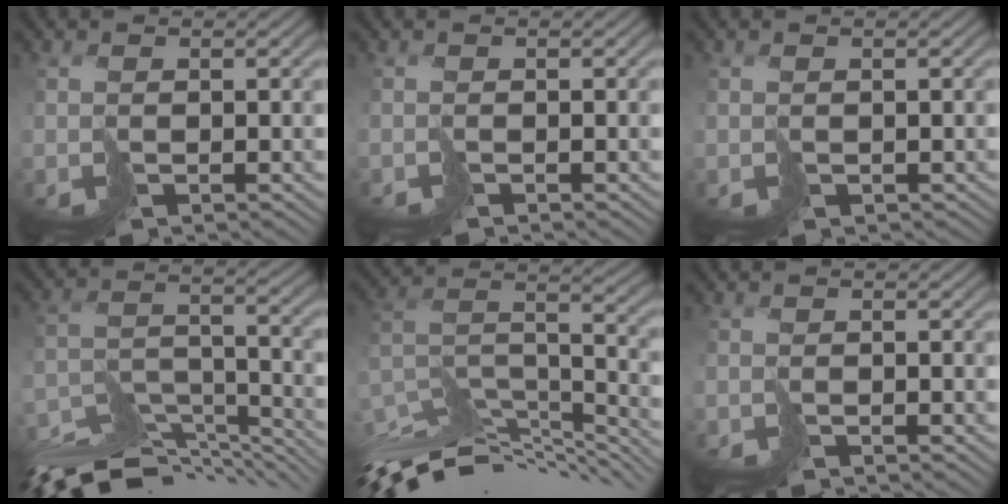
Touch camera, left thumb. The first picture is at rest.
{"total": 0.6, "force": [-0.4, -0.2, -0.3], "torque": [0.006, 0.002, -0.012]}
{"total": 0.5, "force": [-0.1, 0.5, 0.2], "torque": [-0.006, -0.005, 0.005]}
{"total": 13.6, "force": [-11.9, 3.8, 5.2], "torque": [-0.107, -0.009, -0.189]}
{"total": 13.5, "force": [-9.5, 5.1, 8.1], "torque": [-0.191, 0.001, -0.160]}
{"total": 0.8, "force": [-0.7, -0.2, -0.3], "torque": [0.005, 0.001, -0.020]}